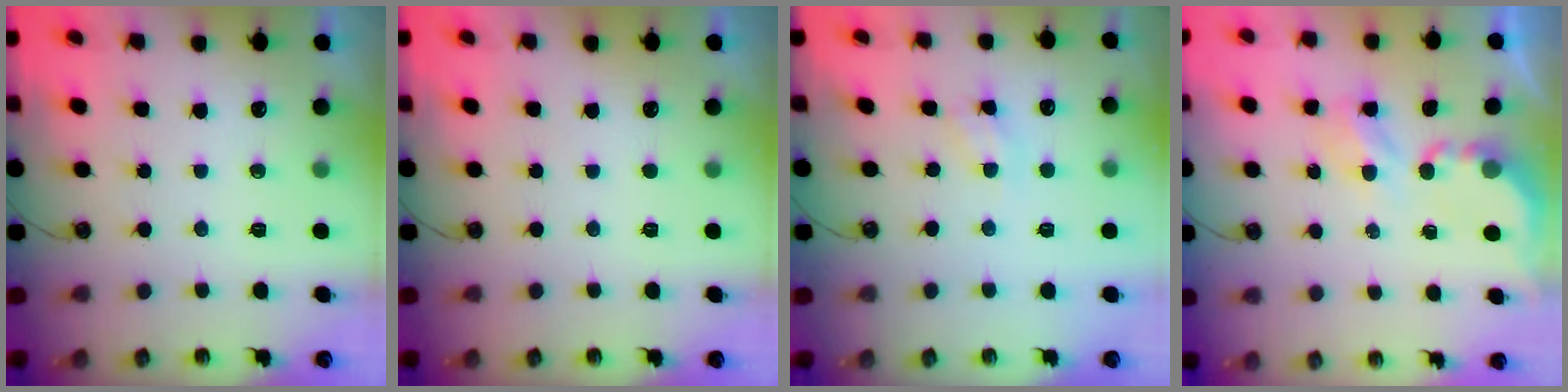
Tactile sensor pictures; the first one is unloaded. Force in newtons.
{"total": 0.0}
{"total": 4.0, "press": 3.9, "slide": 0.6}
{"total": 4.0, "press": 4.0, "slide": 0.1}